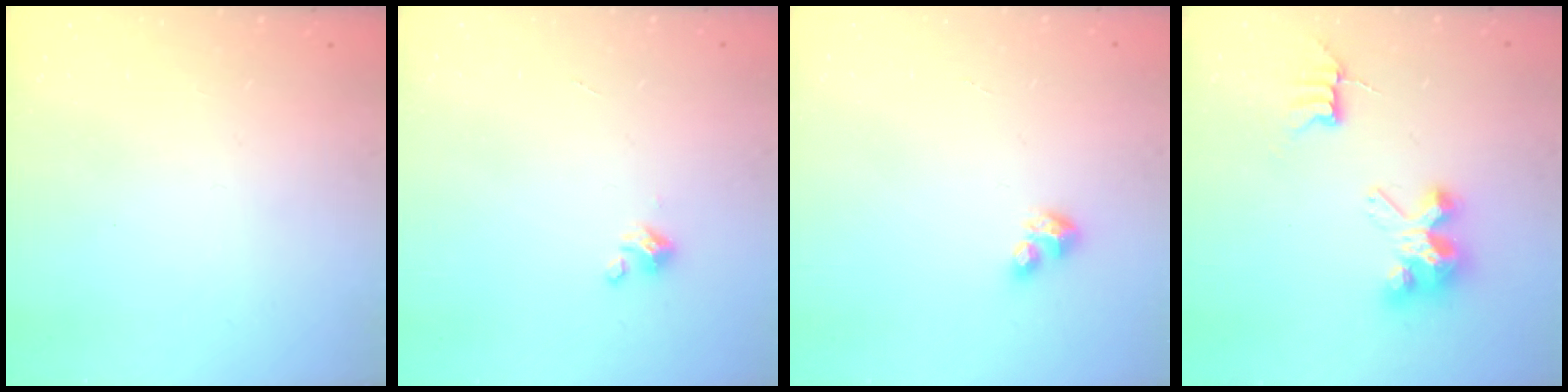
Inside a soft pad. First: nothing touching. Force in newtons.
{"total": 2.0, "press": 2.0, "slide": 0.2}
{"total": 2.8, "press": 2.8, "slide": 0.2}
{"total": 7.3, "press": 7.3, "slide": 0.6}